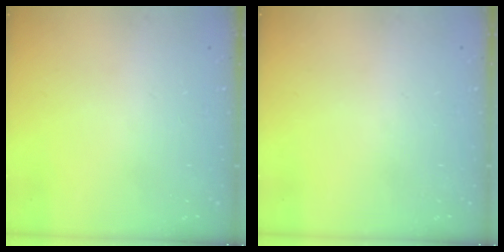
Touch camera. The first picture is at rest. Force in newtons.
{"total": 0.0}